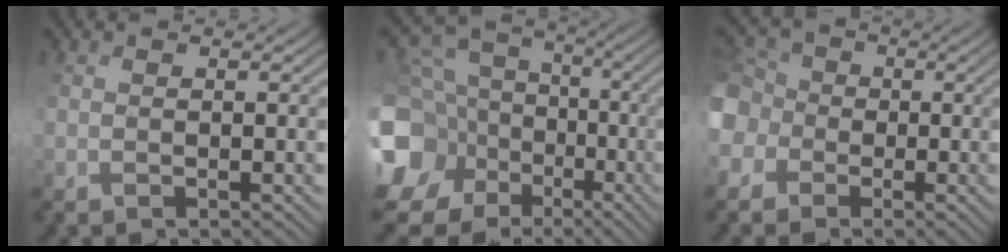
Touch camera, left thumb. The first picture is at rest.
{"total": 20.0, "force": [-3.9, 17.6, 8.6], "torque": [-0.227, -0.016, -0.065]}
{"total": 7.1, "force": [-1.2, 6.4, 2.8], "torque": [-0.110, 0.002, -0.040]}